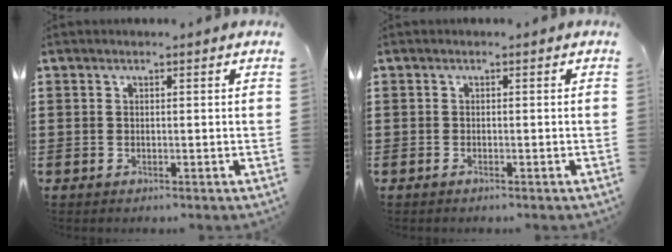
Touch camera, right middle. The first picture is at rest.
{"total": 0.0}